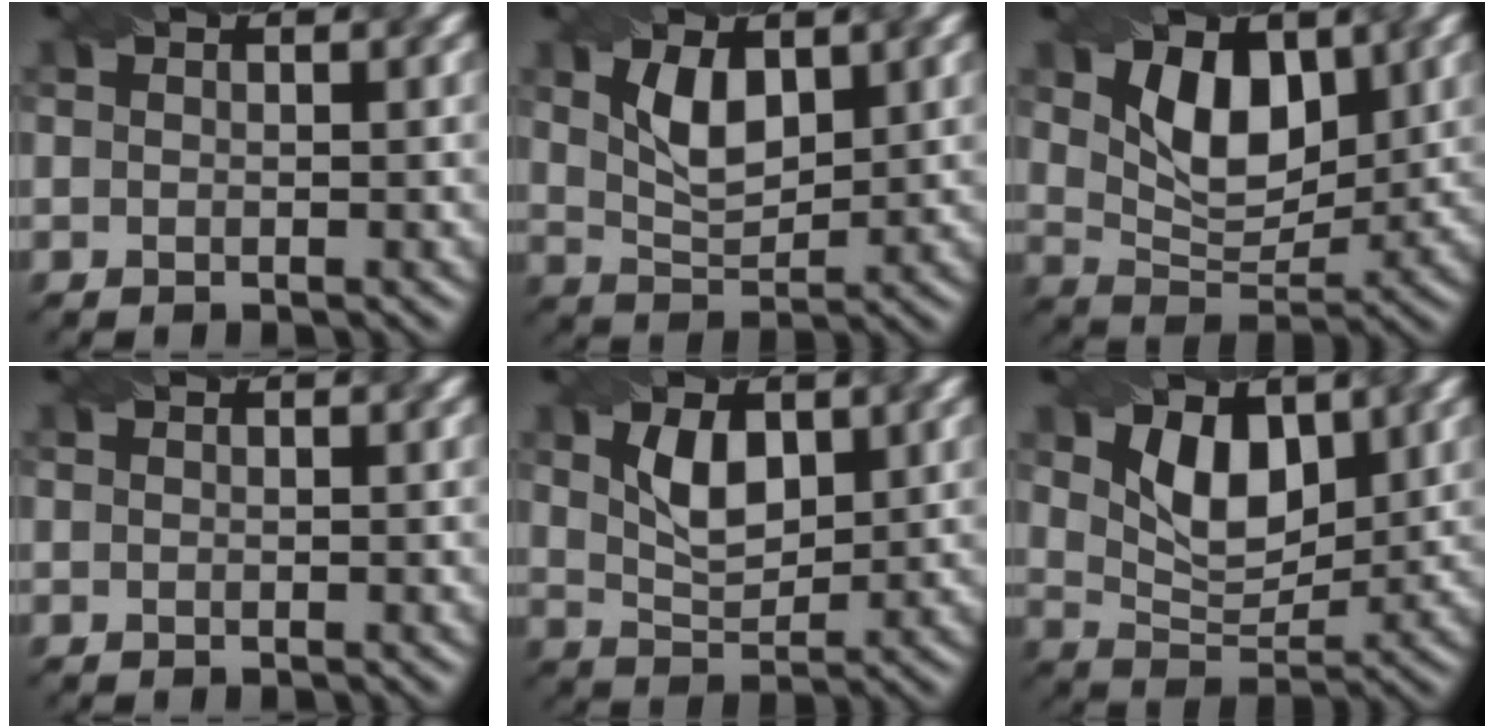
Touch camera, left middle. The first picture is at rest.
{"total": 3.9, "force": [1.7, 2.0, 2.9], "torque": [-0.063, -0.001, 0.035]}
{"total": 5.9, "force": [2.2, 3.5, 4.2], "torque": [-0.081, -0.009, 0.038]}
{"total": 0.0}
{"total": 3.9, "force": [1.5, 2.1, 2.9], "torque": [-0.061, 0.000, 0.032]}
{"total": 5.1, "force": [2.2, 2.9, 3.5], "torque": [-0.075, -0.008, 0.037]}